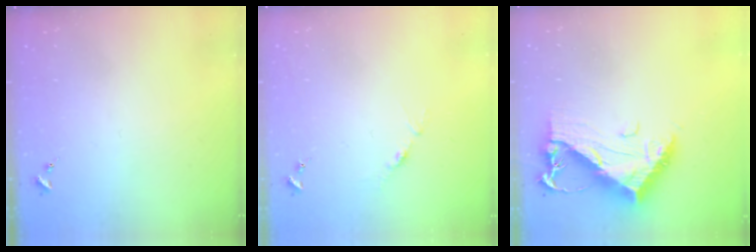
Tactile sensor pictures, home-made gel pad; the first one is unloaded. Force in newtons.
{"total": 3.8, "press": 3.8, "slide": 0.5}
{"total": 14.0, "press": 14.0, "slide": 1.3}